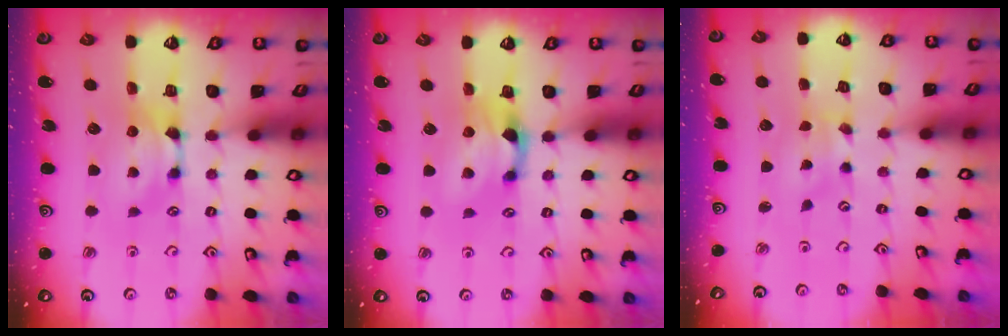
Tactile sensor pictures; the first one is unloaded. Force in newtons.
{"total": 1.4, "press": 0.7, "slide": 1.1}
{"total": 3.3, "press": 3.1, "slide": 1.0}